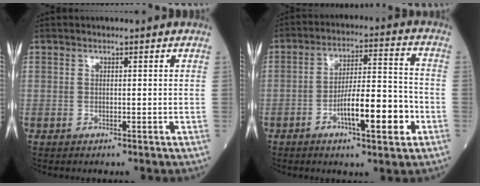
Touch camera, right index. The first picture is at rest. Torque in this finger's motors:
{"motor_torque": [1.28, -0.43, 0.65, 0.18]}